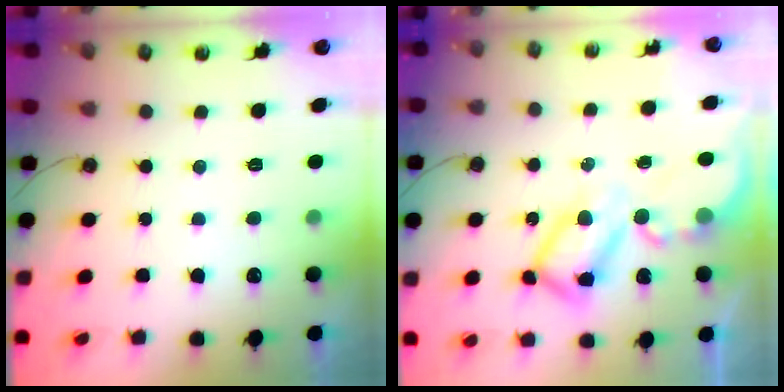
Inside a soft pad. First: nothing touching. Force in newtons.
{"total": 13.4, "press": 13.3, "slide": 1.5}